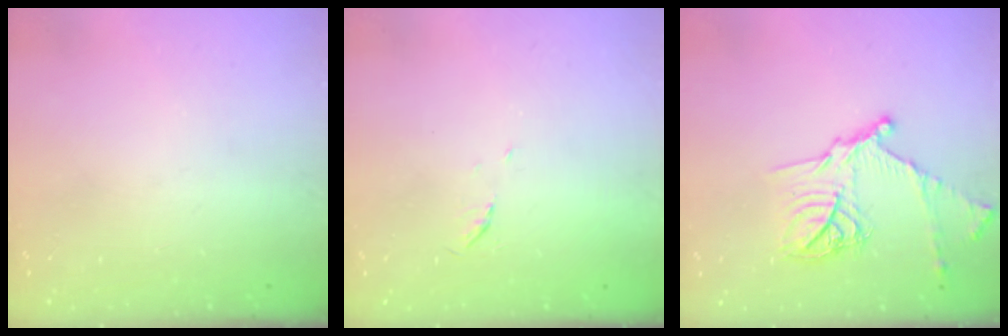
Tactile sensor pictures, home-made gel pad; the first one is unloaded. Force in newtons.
{"total": 3.5, "press": 3.4, "slide": 0.5}
{"total": 15.4, "press": 15.4, "slide": 1.1}